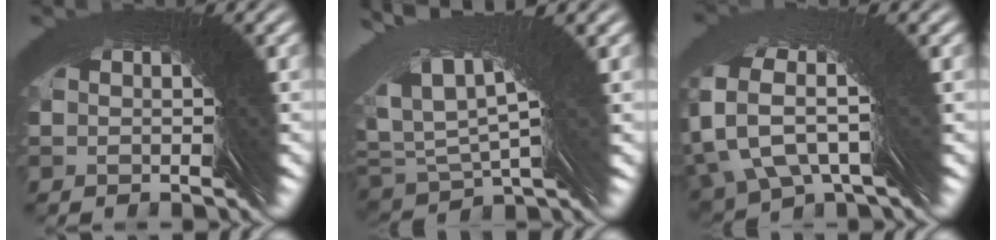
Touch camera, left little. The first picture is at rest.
{"total": 3.6, "force": [2.9, 0.3, 2.0], "torque": [-0.059, 0.021, 0.053]}
{"total": 4.0, "force": [4.0, -0.2, -0.5], "torque": [-0.035, 0.029, 0.053]}